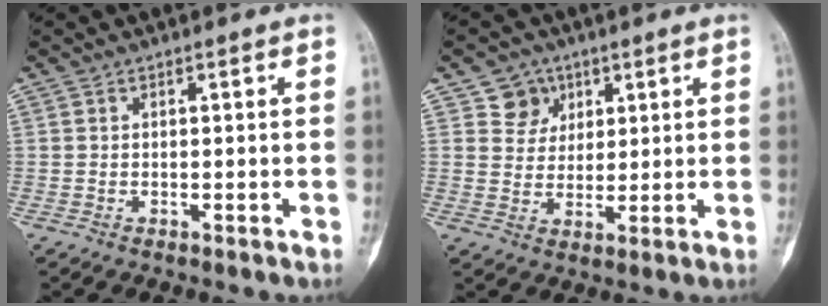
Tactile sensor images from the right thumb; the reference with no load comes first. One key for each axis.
{"total": 5.7, "fx": 2.8, "fy": 4.9, "fz": 0.8, "tx": 0.018, "ty": -0.012, "tz": 0.048}